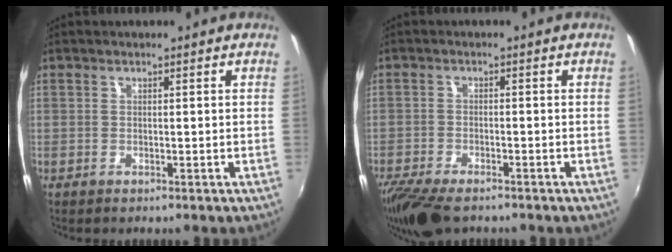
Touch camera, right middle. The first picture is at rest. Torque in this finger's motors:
{"motor_torque": [1.03, -1.11, 0.16, 0.05]}